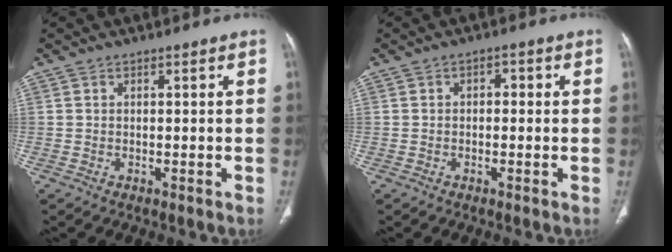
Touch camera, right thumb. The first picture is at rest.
{"total": 1.8, "force": [0.0, 1.2, 1.4], "torque": [-0.011, 0.008, -0.005]}